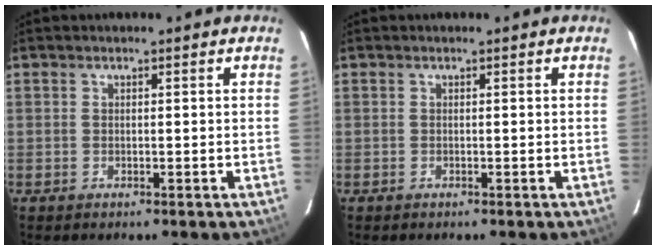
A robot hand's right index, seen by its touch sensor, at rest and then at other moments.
{"total": 0.0}